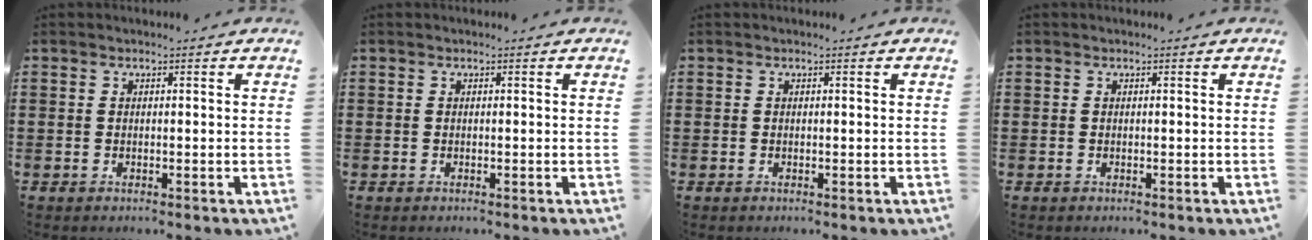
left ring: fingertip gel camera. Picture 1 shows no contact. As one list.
[{"total": 0.0}, {"total": 0.0}, {"total": 0.0}]